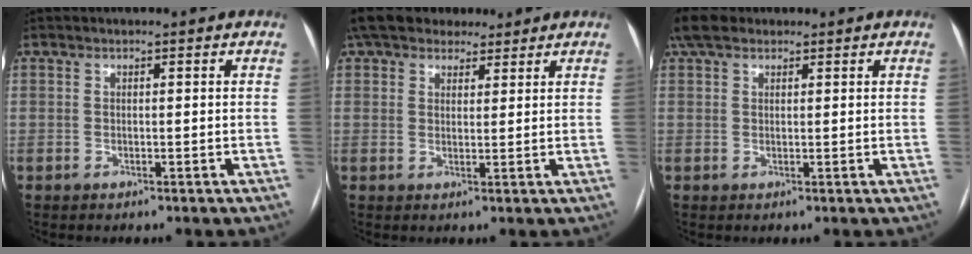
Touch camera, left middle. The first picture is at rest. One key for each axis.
{"total": 10.7, "fx": 8.8, "fy": 5.0, "fz": 3.4, "tx": -0.055, "ty": 0.040, "tz": 0.140}
{"total": 4.3, "fx": 3.1, "fy": 2.1, "fz": 2.0, "tx": -0.049, "ty": 0.033, "tz": 0.062}